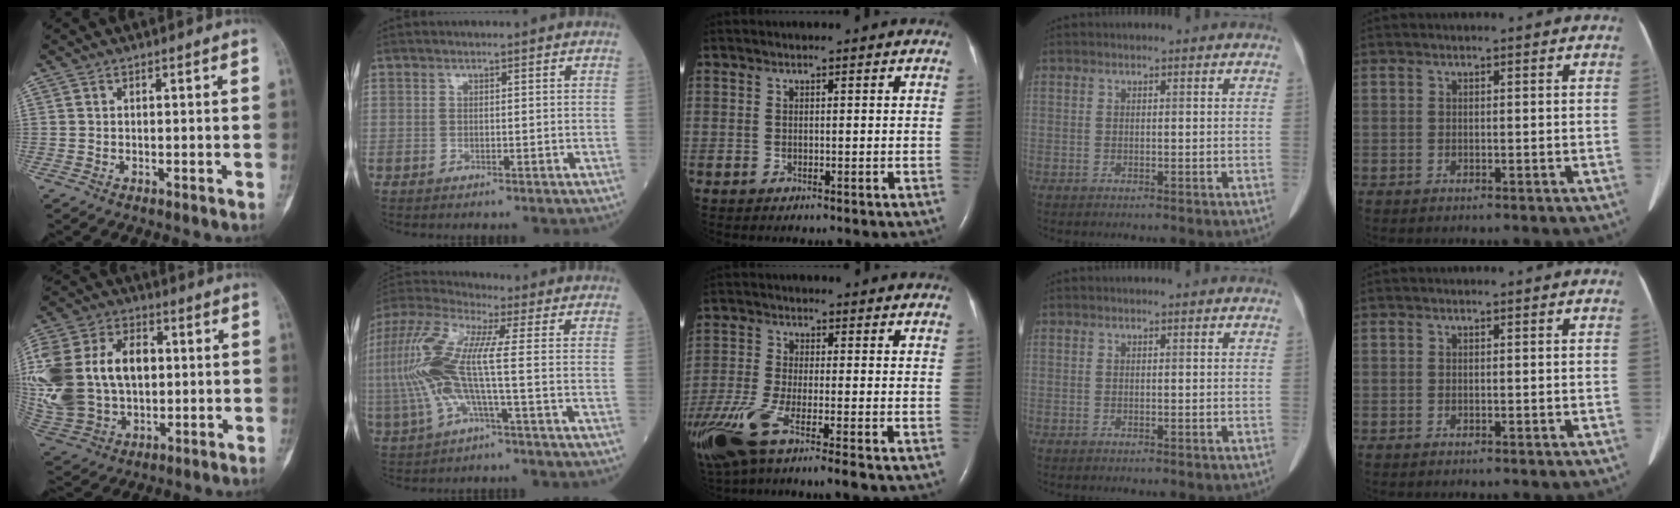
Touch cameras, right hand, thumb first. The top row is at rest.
{"thumb": {"total": 26.3, "force": [2.3, 18.5, 18.7], "torque": [-0.412, 0.025, 0.058]}, "index": {"total": 11.9, "force": [-1.0, 1.3, 11.8], "torque": [-0.280, 0.021, -0.028]}, "middle": {"total": 9.8, "force": [-6.0, 0.8, 7.8], "torque": [-0.166, -0.022, -0.118]}}